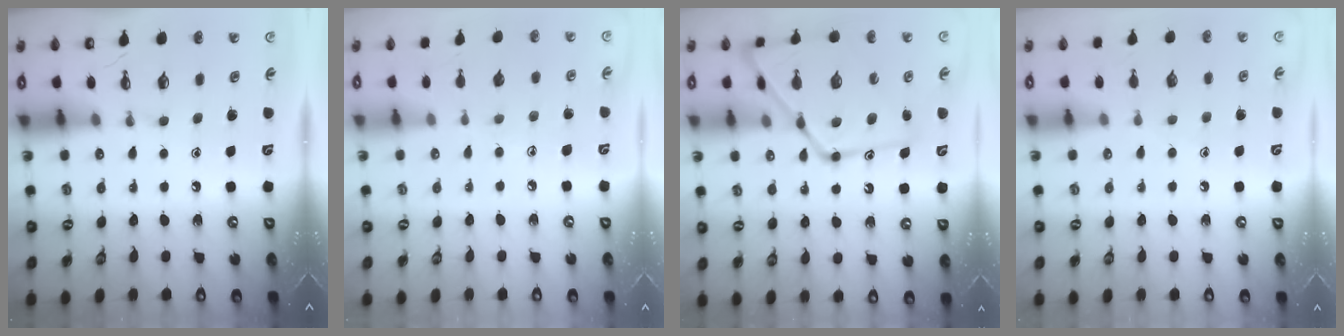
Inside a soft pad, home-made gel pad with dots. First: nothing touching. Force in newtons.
{"total": 6.0, "press": 6.0, "slide": 0.6}
{"total": 19.6, "press": 19.6, "slide": 1.6}
{"total": 6.6, "press": 6.5, "slide": 0.6}